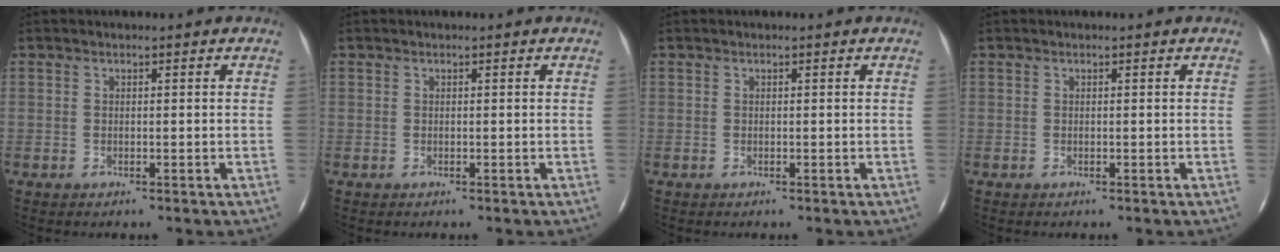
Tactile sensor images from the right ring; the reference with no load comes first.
{"total": 0.0}
{"total": 0.0}
{"total": 0.0}